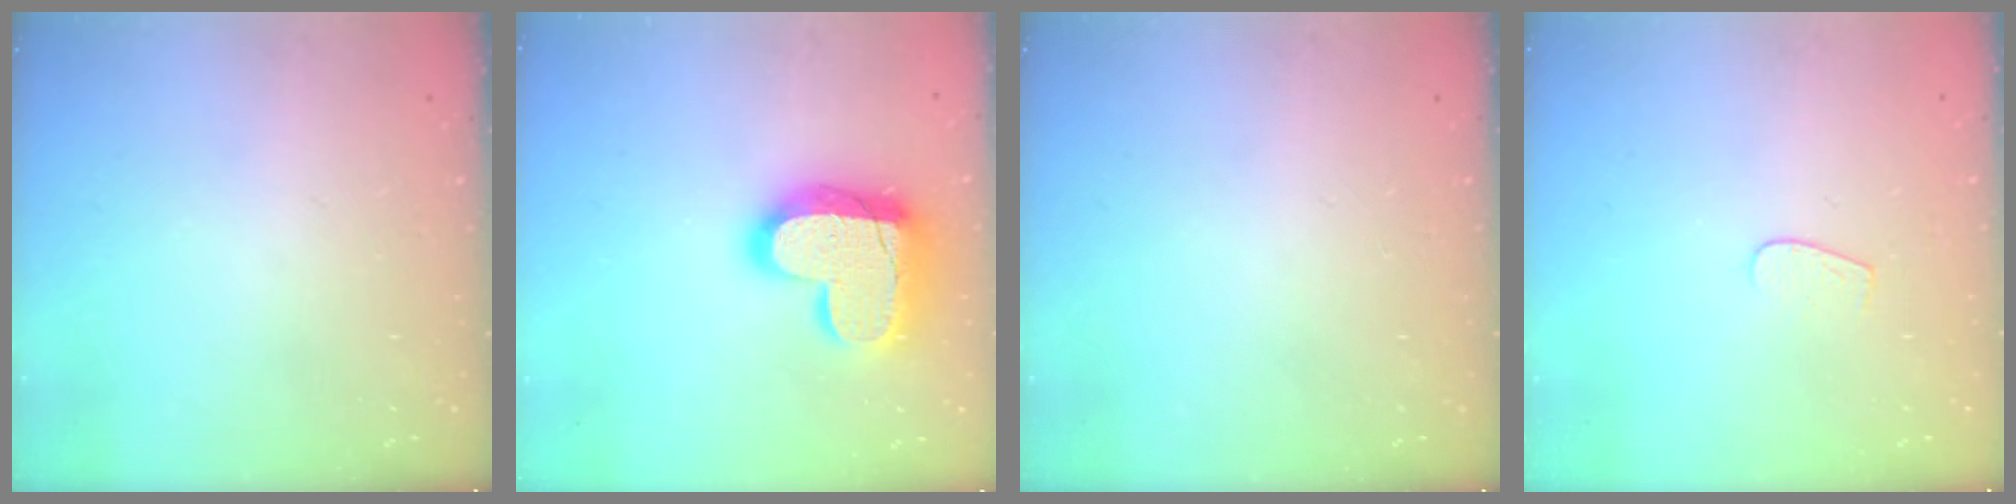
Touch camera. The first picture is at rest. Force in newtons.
{"total": 19.3, "press": 19.2, "slide": 1.5}
{"total": 0.0}
{"total": 3.1, "press": 3.1, "slide": 0.2}